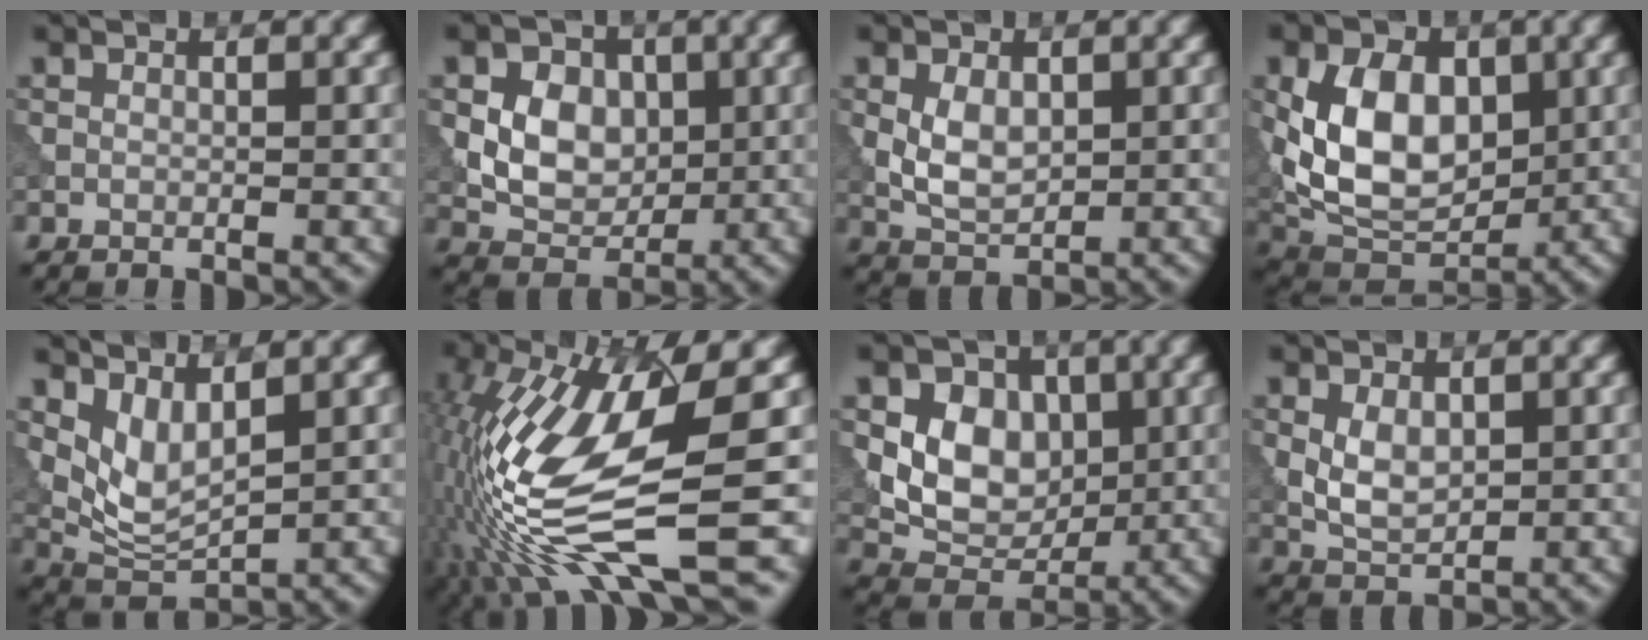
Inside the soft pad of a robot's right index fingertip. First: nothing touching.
{"total": 5.7, "force": [0.6, 4.3, 3.7], "torque": [-0.065, 0.001, 0.008]}
{"total": 2.9, "force": [0.3, 1.8, 2.2], "torque": [-0.050, 0.000, 0.008]}
{"total": 9.0, "force": [0.8, 5.8, 6.9], "torque": [-0.136, -0.001, 0.010]}
{"total": 3.4, "force": [1.6, 1.4, 2.6], "torque": [-0.057, -0.010, 0.040]}
{"total": 13.4, "force": [-2.6, 2.9, 12.9], "torque": [-0.262, -0.006, -0.037]}
{"total": 6.7, "force": [0.9, 5.1, 4.2], "torque": [-0.072, -0.003, 0.013]}
{"total": 2.5, "force": [0.3, 1.5, 2.0], "torque": [-0.045, 0.000, 0.009]}